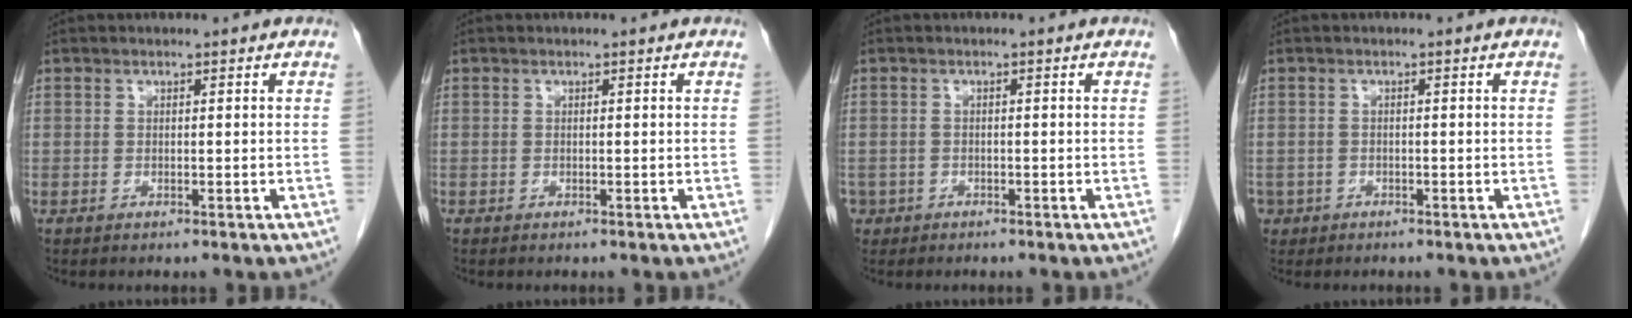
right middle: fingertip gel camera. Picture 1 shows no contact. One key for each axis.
{"total": 0.0}
{"total": 2.5, "fx": -1.4, "fy": 2.0, "fz": 0.0, "tx": -0.003, "ty": 0.006, "tz": -0.026}
{"total": 2.5, "fx": -1.4, "fy": 2.1, "fz": 0.1, "tx": -0.002, "ty": 0.005, "tz": -0.025}